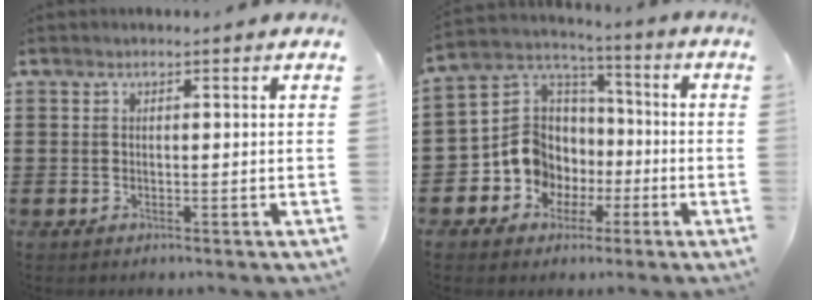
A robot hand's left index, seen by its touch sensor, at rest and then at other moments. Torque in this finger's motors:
{"motor_torque": [1.23, 0.90, 0.56, 0.05]}